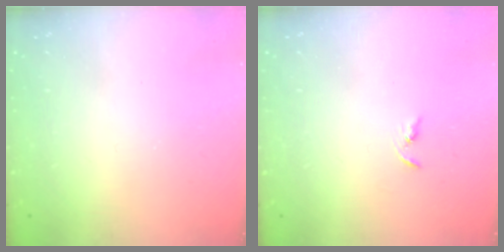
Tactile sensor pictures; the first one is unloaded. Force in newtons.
{"total": 2.2, "press": 2.2, "slide": 0.2}